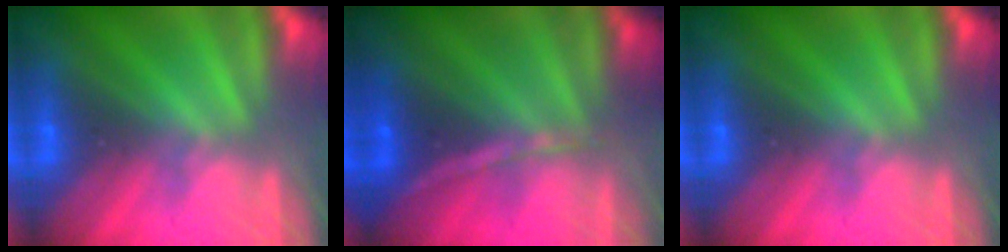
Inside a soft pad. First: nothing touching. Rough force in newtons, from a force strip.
{"total": 1.3}
{"total": 0.0}